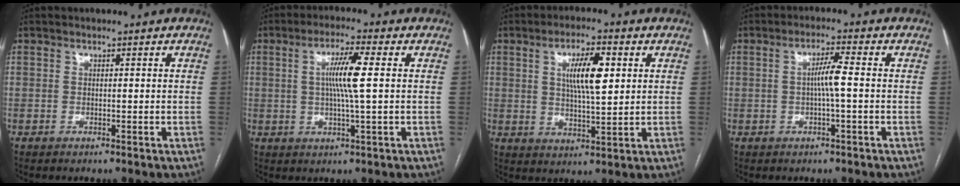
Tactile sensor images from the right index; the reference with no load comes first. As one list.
[{"total": 7.1, "force": [0.9, -0.3, 7.1], "torque": [-0.130, 0.001, 0.013]}, {"total": 8.3, "force": [2.3, 1.9, 7.7], "torque": [-0.136, 0.007, 0.041]}, {"total": 4.0, "force": [-0.2, -0.2, 4.0], "torque": [-0.073, 0.007, -0.003]}]